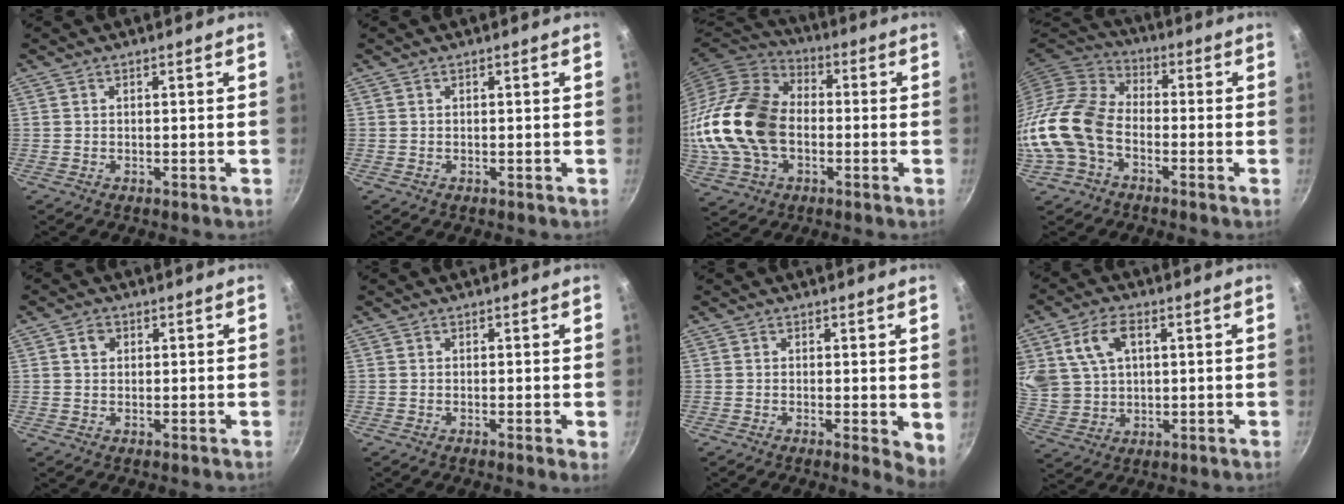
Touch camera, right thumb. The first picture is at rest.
{"total": 0.0}
{"total": 20.7, "force": [-1.7, 14.6, 14.6], "torque": [-0.275, 0.033, -0.035]}
{"total": 13.8, "force": [-4.2, 9.5, 9.1], "torque": [-0.159, 0.041, -0.101]}
{"total": 2.5, "force": [0.7, 2.0, 1.3], "torque": [-0.012, 0.003, 0.009]}
{"total": 1.4, "force": [-0.2, 0.1, 1.4], "torque": [-0.022, -0.006, -0.007]}
{"total": 3.9, "force": [-0.2, 1.4, 3.6], "torque": [-0.045, -0.011, -0.003]}
{"total": 11.6, "force": [3.7, 8.1, 7.4], "torque": [-0.131, -0.005, 0.077]}